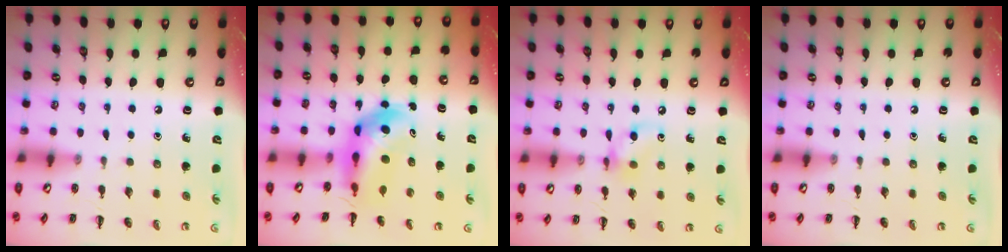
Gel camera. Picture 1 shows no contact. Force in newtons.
{"total": 6.2, "press": 5.9, "slide": 1.7}
{"total": 7.9, "press": 7.9, "slide": 0.7}
{"total": 0.0}